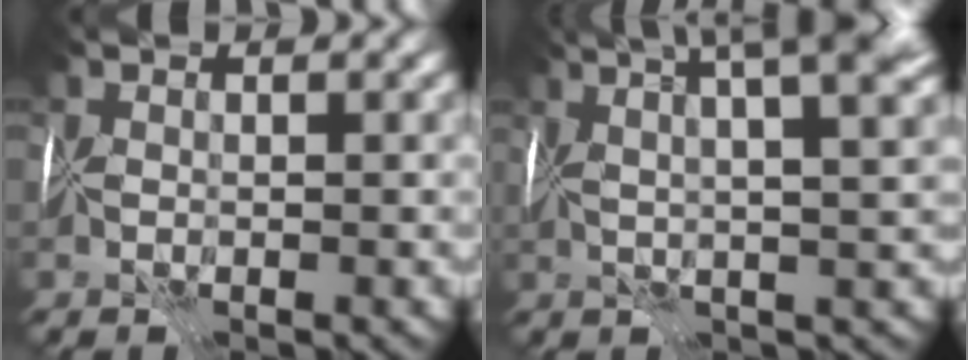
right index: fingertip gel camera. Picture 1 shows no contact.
{"total": 12.1, "force": [6.4, 4.0, 9.5], "torque": [-0.108, 0.055, 0.063]}